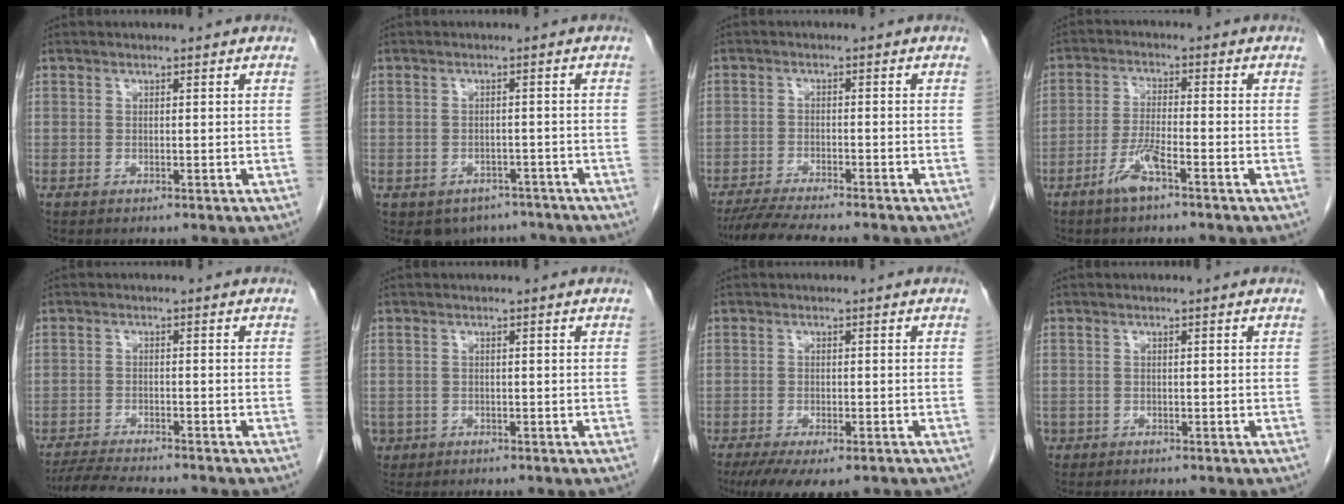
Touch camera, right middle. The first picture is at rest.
{"total": 6.0, "force": [-4.8, 3.6, 0.7], "torque": [0.001, 0.006, -0.060]}
{"total": 8.9, "force": [-7.9, 0.3, 4.2], "torque": [-0.069, -0.020, -0.126]}
{"total": 4.6, "force": [-3.0, 0.3, 3.5], "torque": [-0.075, -0.004, -0.061]}
{"total": 7.8, "force": [-7.1, 0.2, 3.1], "torque": [-0.055, -0.020, -0.116]}
{"total": 2.1, "force": [-1.1, 1.8, 0.1], "torque": [-0.004, 0.004, -0.016]}
{"total": 9.0, "force": [-6.4, 3.1, 5.5], "torque": [-0.084, -0.016, -0.096]}
{"total": 1.1, "force": [-0.6, 0.9, 0.1], "torque": [-0.009, 0.003, -0.010]}